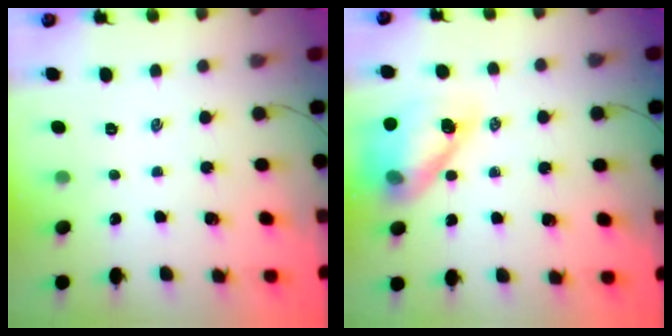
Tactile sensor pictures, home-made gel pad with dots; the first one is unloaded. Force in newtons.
{"total": 15.5, "press": 14.8, "slide": 4.5}